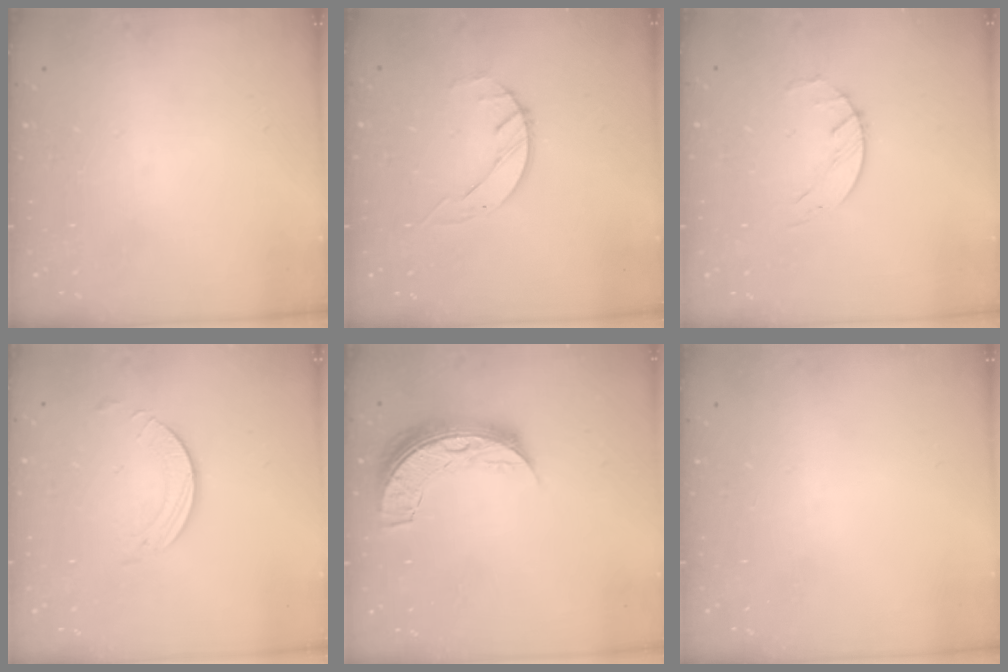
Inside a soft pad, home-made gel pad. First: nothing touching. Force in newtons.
{"total": 2.1, "press": 2.0, "slide": 0.3}
{"total": 2.7, "press": 2.6, "slide": 0.3}
{"total": 1.9, "press": 1.9, "slide": 0.2}
{"total": 9.8, "press": 9.8, "slide": 0.8}
{"total": 0.0}